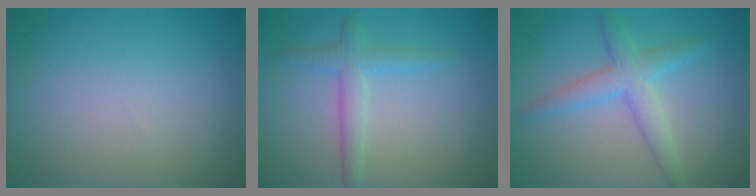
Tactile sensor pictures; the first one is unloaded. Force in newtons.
{"total": 2.4, "press": 2.4, "slide": 0.2}
{"total": 3.4, "press": 3.4, "slide": 0.2}